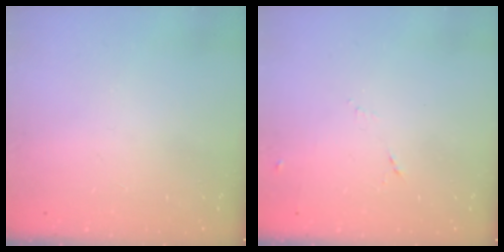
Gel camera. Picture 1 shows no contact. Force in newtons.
{"total": 4.4, "press": 4.3, "slide": 1.0}